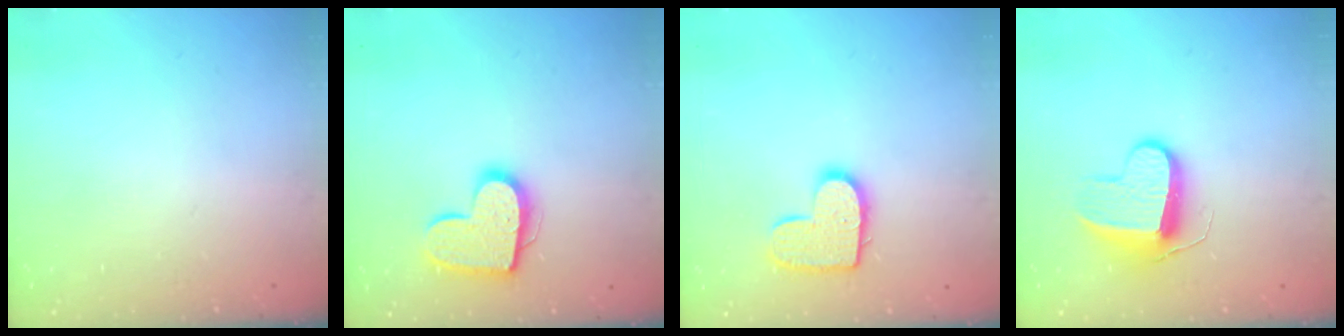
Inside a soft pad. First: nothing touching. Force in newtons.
{"total": 13.9, "press": 13.9, "slide": 0.9}
{"total": 12.0, "press": 12.0, "slide": 0.8}
{"total": 9.9, "press": 9.9, "slide": 0.2}